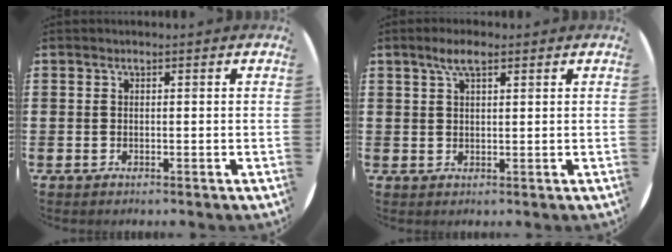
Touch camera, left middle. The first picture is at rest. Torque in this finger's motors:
{"motor_torque": [0.30, -0.22, 0.13, 0.04]}